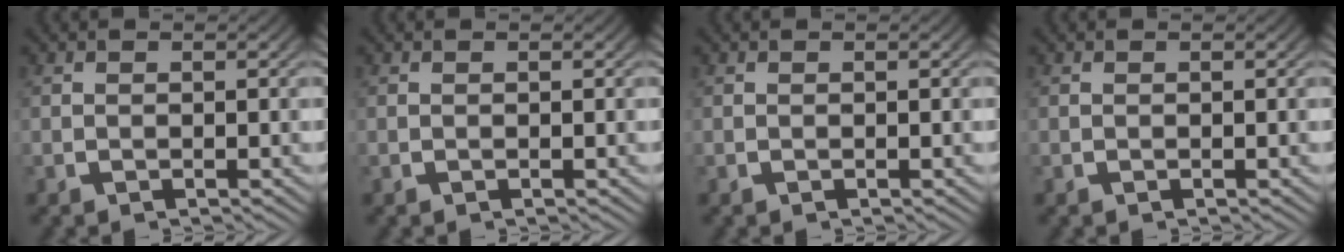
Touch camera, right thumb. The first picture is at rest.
{"total": 0.0}
{"total": 0.0}
{"total": 0.0}